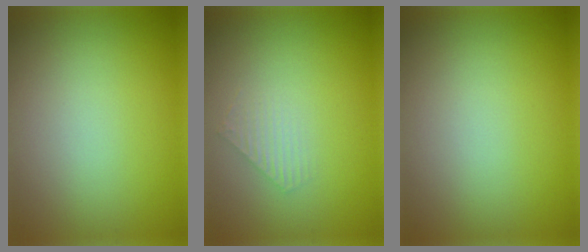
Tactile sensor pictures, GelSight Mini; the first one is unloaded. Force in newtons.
{"total": 1.3, "press": 1.3, "slide": 0.2}
{"total": 0.0}